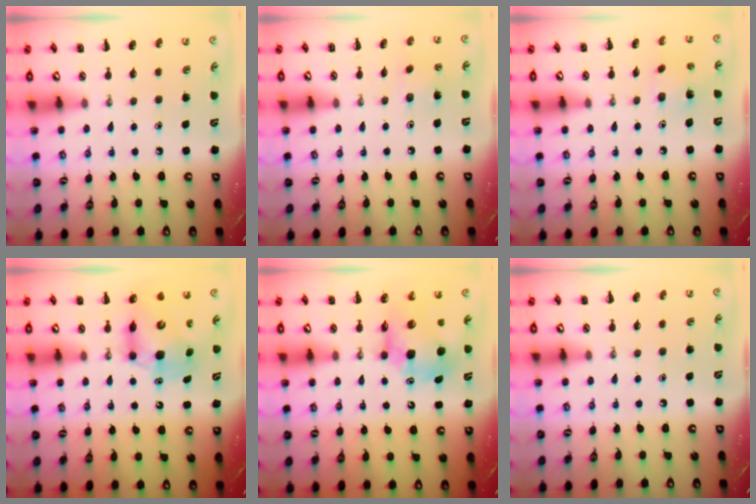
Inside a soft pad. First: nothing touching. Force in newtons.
{"total": 1.5, "press": 1.4, "slide": 0.7}
{"total": 2.1, "press": 1.9, "slide": 0.9}
{"total": 7.6, "press": 7.4, "slide": 1.9}
{"total": 9.3, "press": 8.9, "slide": 2.8}
{"total": 0.0}